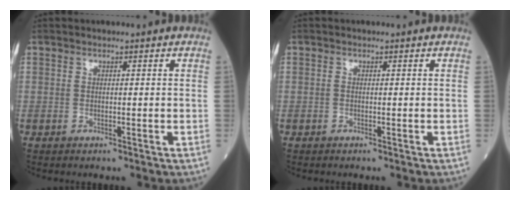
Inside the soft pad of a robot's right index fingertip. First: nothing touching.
{"total": 0.0}